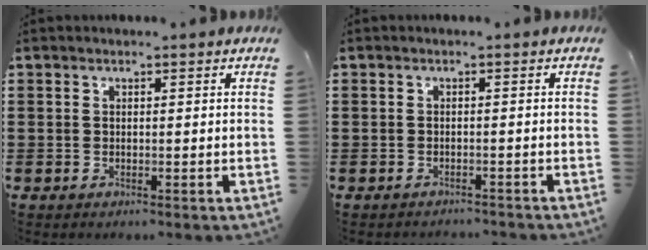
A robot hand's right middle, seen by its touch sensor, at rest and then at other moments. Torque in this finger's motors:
{"motor_torque": [-1.12, 1.01, -0.83, -0.17]}